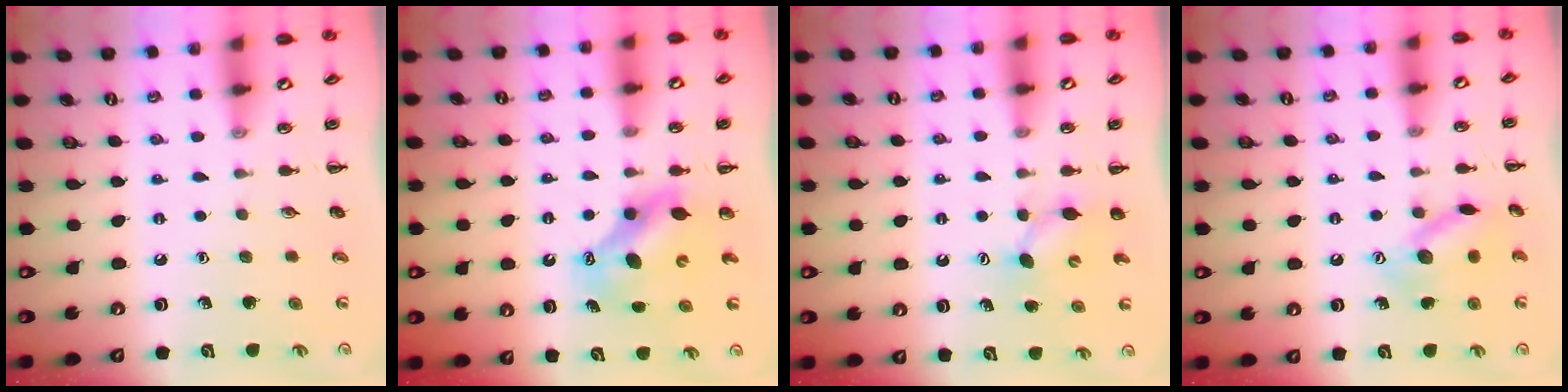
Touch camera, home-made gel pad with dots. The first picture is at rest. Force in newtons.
{"total": 6.9, "press": 6.7, "slide": 1.6}
{"total": 5.5, "press": 5.4, "slide": 1.1}
{"total": 12.1, "press": 12.1, "slide": 0.5}